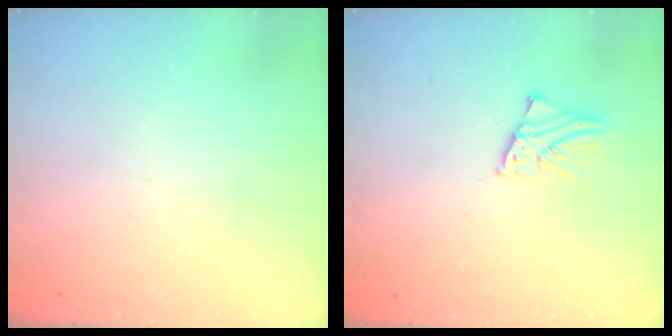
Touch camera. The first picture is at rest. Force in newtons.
{"total": 2.2, "press": 2.2, "slide": 0.1}